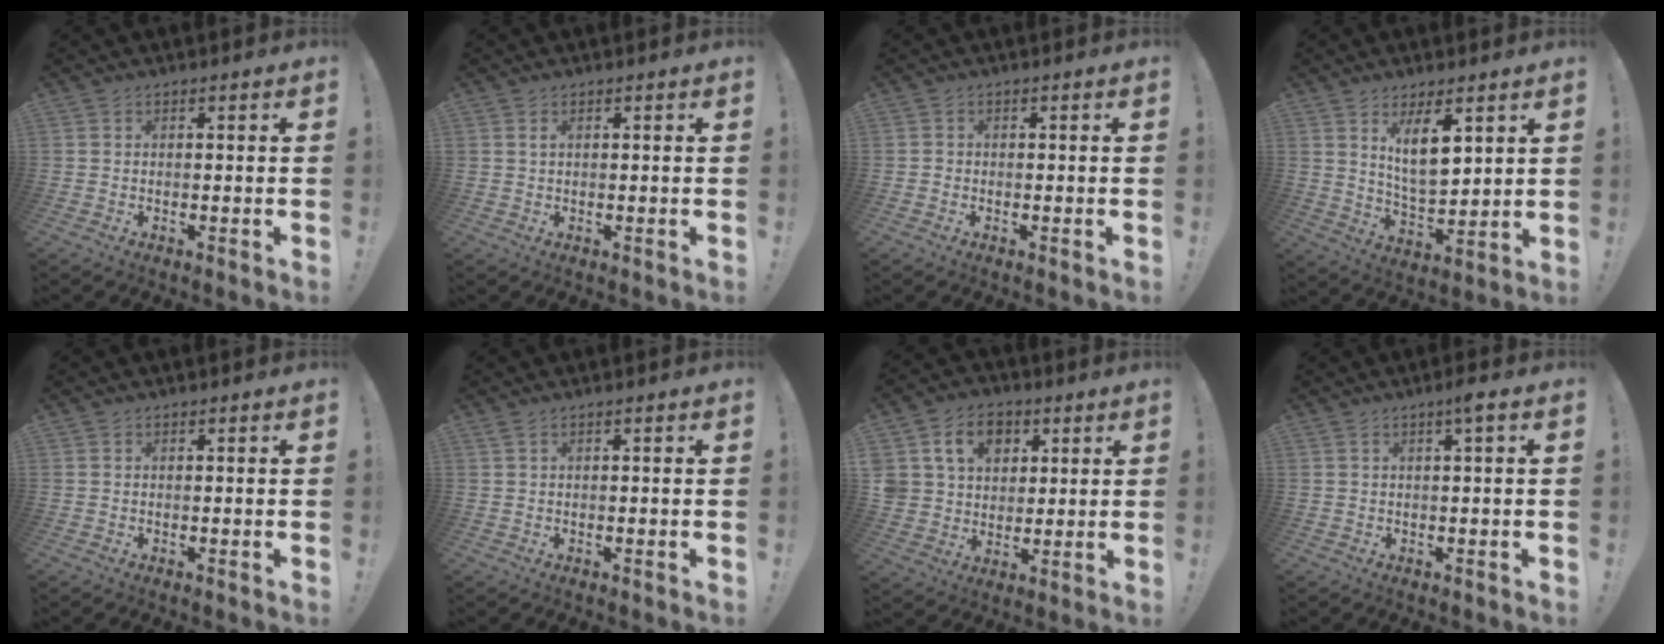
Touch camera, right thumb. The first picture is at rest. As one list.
[{"total": 1.0, "force": [0.5, 0.3, 0.8], "torque": [-0.010, -0.002, 0.007]}, {"total": 1.0, "force": [-0.6, 0.7, 0.3], "torque": [-0.008, 0.004, -0.011]}, {"total": 10.8, "force": [5.2, 4.7, 8.2], "torque": [-0.140, -0.033, 0.091]}, {"total": 0.0}, {"total": 1.0, "force": [0.3, -0.2, 0.9], "torque": [-0.022, 0.001, 0.005]}, {"total": 13.1, "force": [5.6, 10.1, 6.1], "torque": [-0.089, -0.018, 0.111]}, {"total": 3.4, "force": [1.0, -0.3, 3.2], "torque": [-0.051, -0.002, 0.010]}]